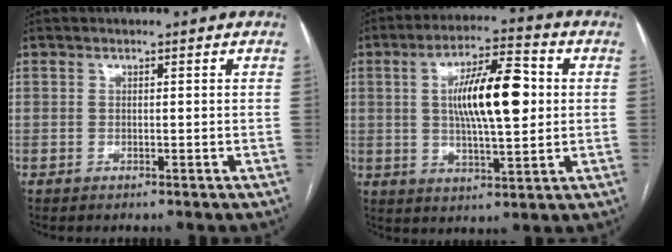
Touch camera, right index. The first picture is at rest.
{"total": 13.1, "force": [1.8, 3.2, 12.5], "torque": [-0.219, 0.016, 0.028]}